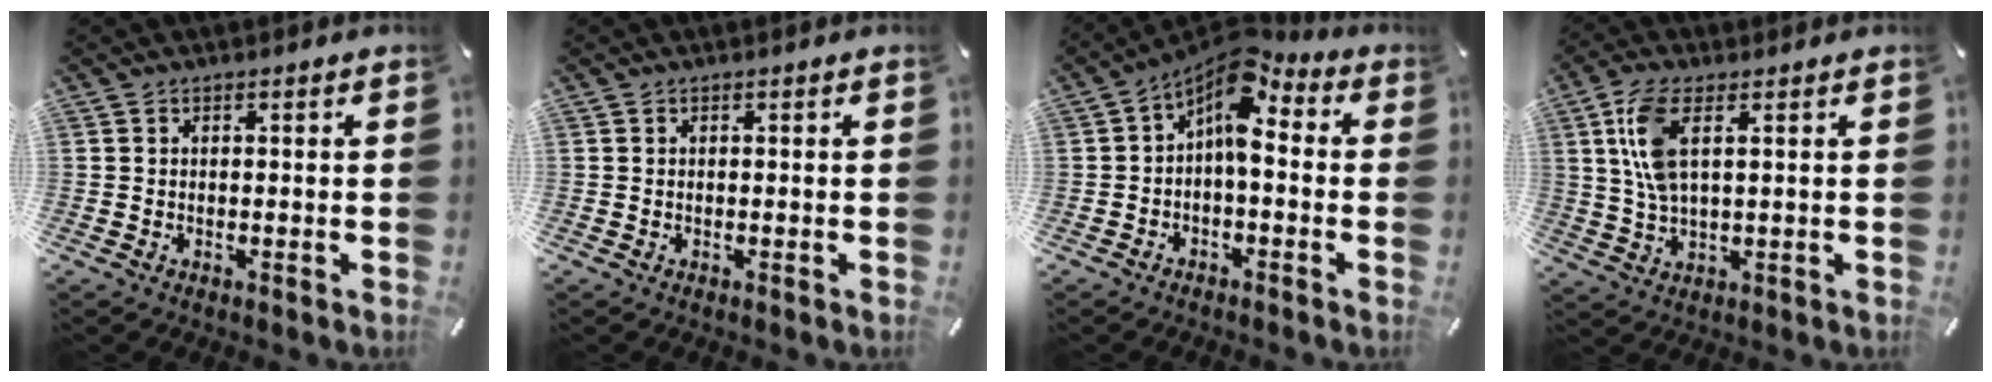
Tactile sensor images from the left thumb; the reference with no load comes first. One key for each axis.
{"total": 0.0}
{"total": 9.9, "fx": 3.1, "fy": 5.1, "fz": 7.9, "tx": -0.142, "ty": -0.029, "tz": 0.052}
{"total": 8.6, "fx": 2.7, "fy": 3.8, "fz": 7.2, "tx": -0.168, "ty": -0.002, "tz": 0.045}